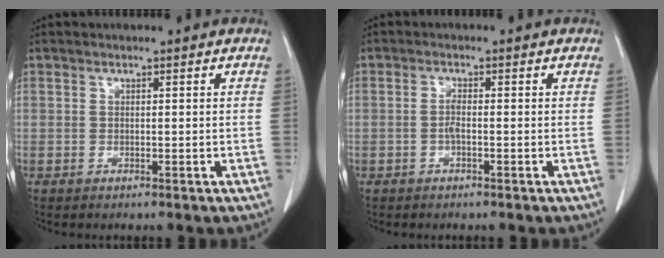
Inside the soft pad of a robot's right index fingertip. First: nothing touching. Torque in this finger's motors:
{"motor_torque": [0.31, -0.30, 0.22, 0.06]}